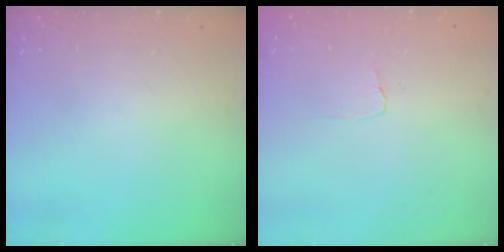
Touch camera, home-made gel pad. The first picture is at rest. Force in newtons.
{"total": 2.9, "press": 2.8, "slide": 0.3}